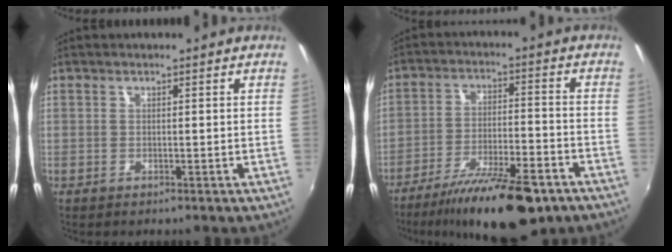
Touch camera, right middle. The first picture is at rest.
{"total": 17.4, "force": [-12.6, 4.6, 11.1], "torque": [-0.197, -0.025, -0.194]}